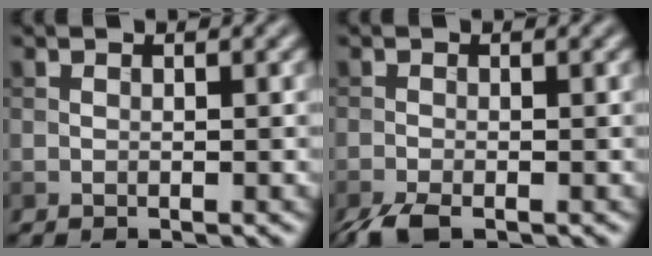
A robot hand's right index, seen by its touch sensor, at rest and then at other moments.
{"total": 2.7, "force": [-2.1, 0.6, 1.6], "torque": [-0.038, -0.009, -0.045]}